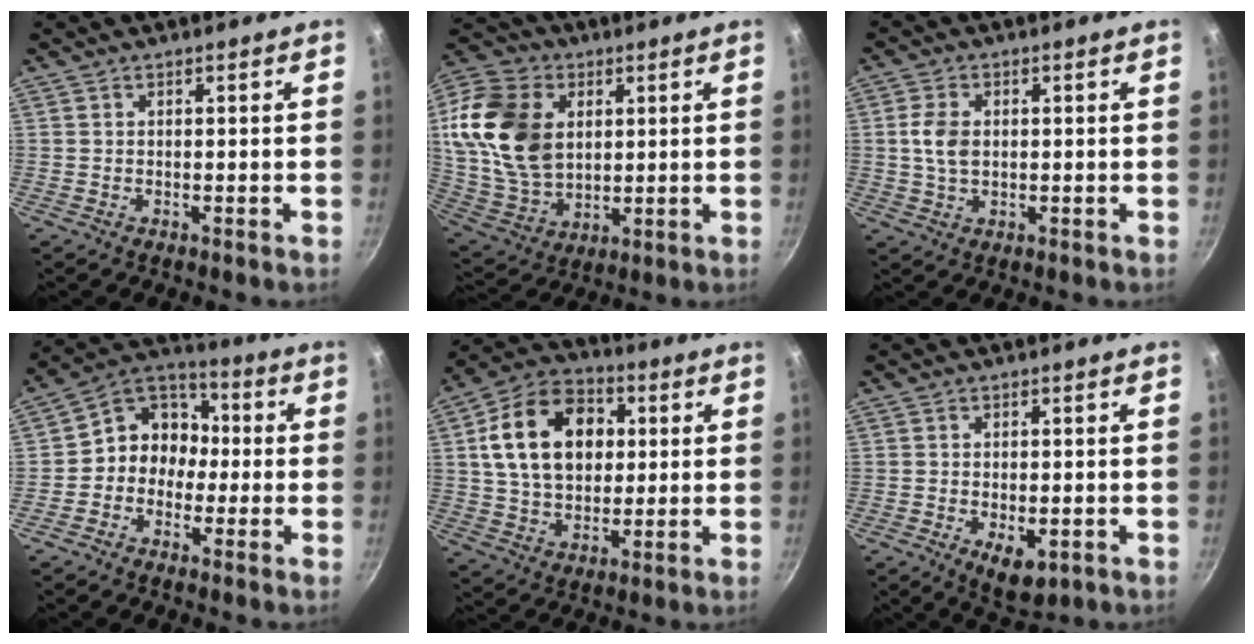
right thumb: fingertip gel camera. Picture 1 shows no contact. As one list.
[{"total": 21.9, "force": [4.3, 15.9, 14.4], "torque": [-0.262, -0.006, 0.088]}, {"total": 5.3, "force": [0.4, 3.6, 3.9], "torque": [-0.069, 0.004, 0.006]}, {"total": 9.9, "force": [-1.4, 8.6, 4.7], "torque": [-0.031, 0.045, -0.050]}, {"total": 18.5, "force": [3.6, 13.3, 12.4], "torque": [-0.183, 0.015, 0.054]}, {"total": 6.2, "force": [-1.9, 3.2, 5.0], "torque": [-0.059, -0.004, -0.017]}]